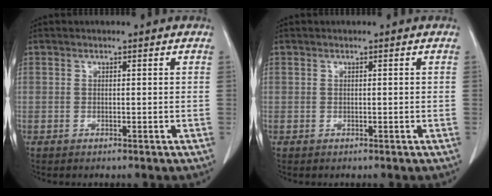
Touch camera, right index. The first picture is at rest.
{"total": 0.0}